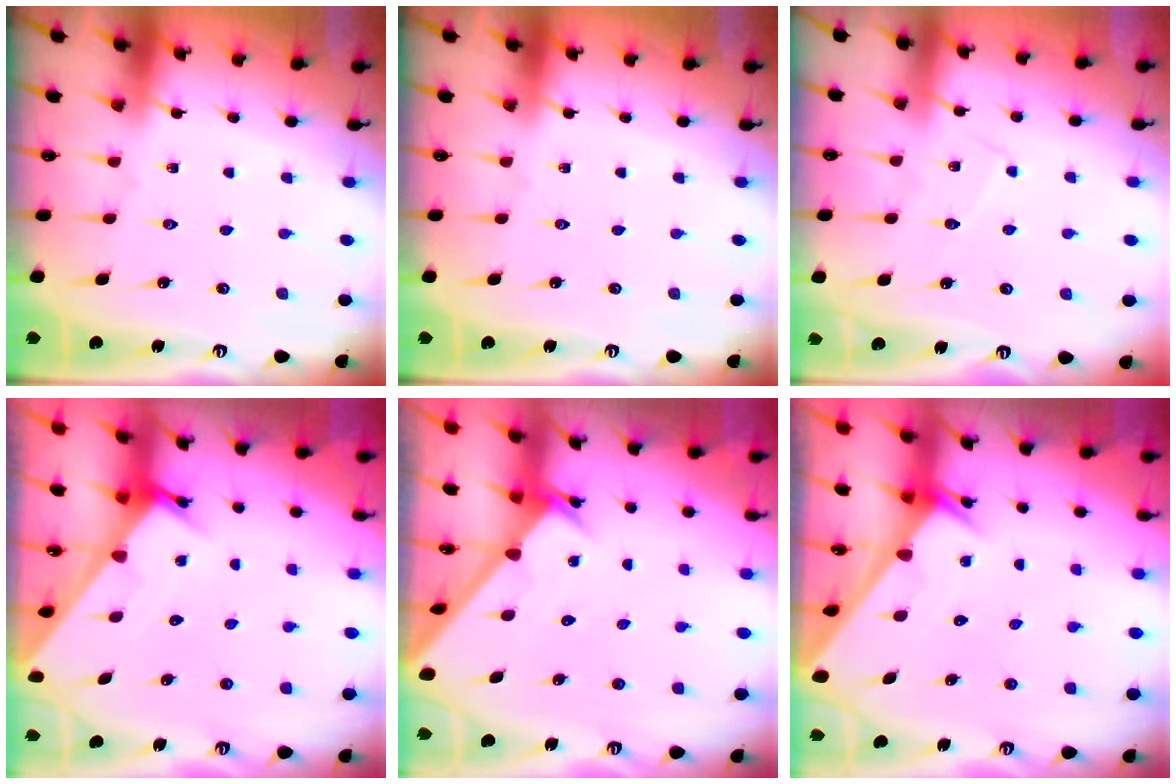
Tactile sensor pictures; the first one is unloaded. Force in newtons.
{"total": 0.0}
{"total": 5.5, "press": 5.5, "slide": 0.3}
{"total": 2.4, "press": 2.4, "slide": 0.1}
{"total": 2.7, "press": 2.7, "slide": 0.2}
{"total": 2.3, "press": 2.3, "slide": 0.1}